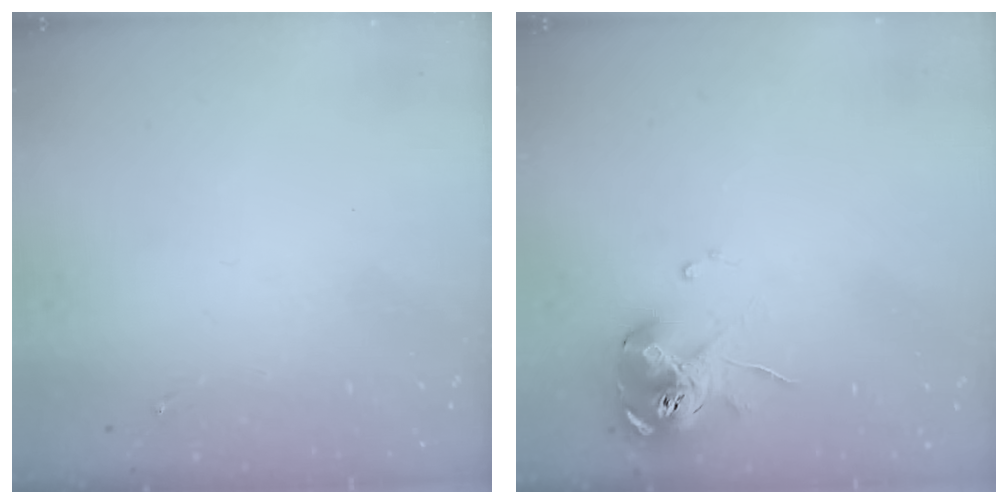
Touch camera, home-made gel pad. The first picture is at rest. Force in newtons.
{"total": 10.5, "press": 10.4, "slide": 1.3}